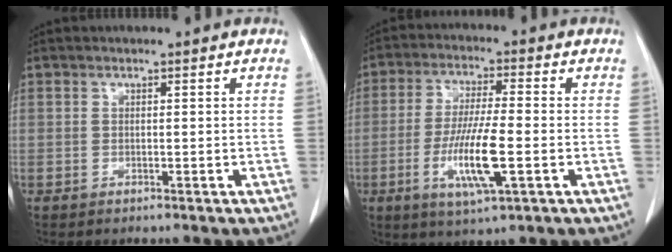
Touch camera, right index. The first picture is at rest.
{"total": 10.3, "force": [-2.9, 1.0, 9.8], "torque": [-0.191, -0.015, -0.054]}